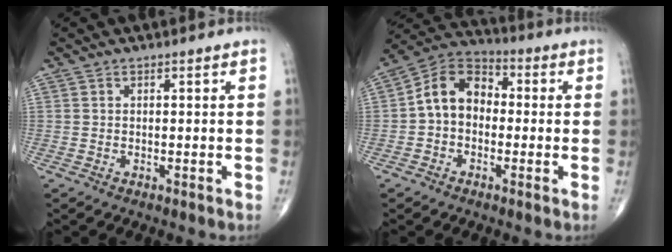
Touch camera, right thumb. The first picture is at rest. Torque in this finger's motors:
{"motor_torque": [-0.02, 0.29, 0.55, -0.44, 0.05]}